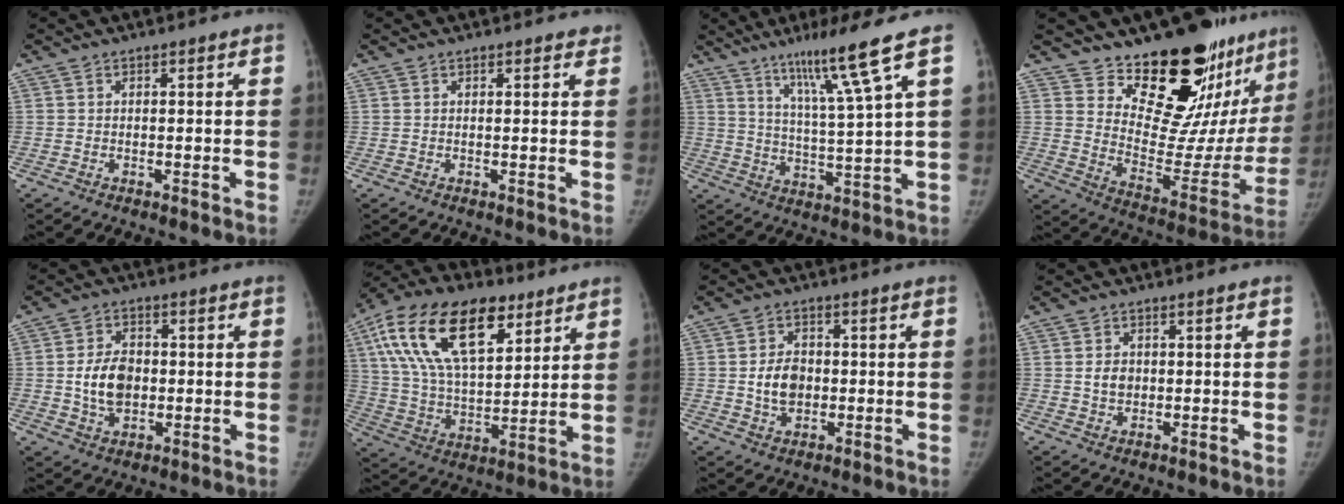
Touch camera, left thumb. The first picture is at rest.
{"total": 1.6, "force": [1.3, 0.6, 0.7], "torque": [0.002, -0.002, 0.013]}
{"total": 11.6, "force": [7.0, -1.4, 9.1], "torque": [-0.155, -0.046, 0.128]}
{"total": 24.8, "force": [19.2, 9.6, 12.2], "torque": [-0.127, -0.164, 0.275]}
{"total": 8.5, "force": [-0.2, 6.0, 6.0], "torque": [-0.091, 0.003, -0.001]}
{"total": 25.7, "force": [12.4, 13.2, 18.2], "torque": [-0.328, -0.007, 0.217]}
{"total": 6.6, "force": [-0.2, 4.9, 4.4], "torque": [-0.061, 0.003, -0.001]}
{"total": 3.2, "force": [0.3, 2.5, 2.0], "torque": [-0.024, -0.001, 0.009]}